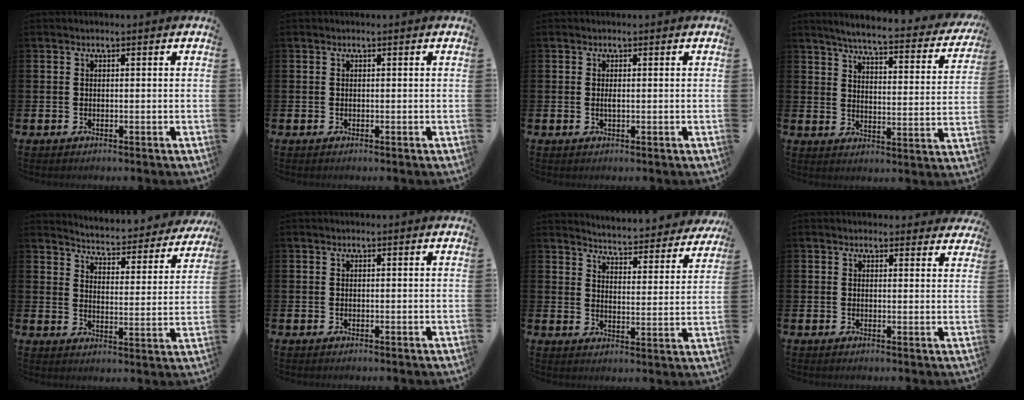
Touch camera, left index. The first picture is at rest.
{"total": 0.0}
{"total": 0.7, "force": [0.0, 0.1, 0.6], "torque": [-0.009, -0.002, -0.001]}
{"total": 5.3, "force": [4.9, 0.3, 2.1], "torque": [-0.055, -0.041, 0.076]}
{"total": 4.3, "force": [4.3, 0.4, 0.5], "torque": [-0.028, -0.044, 0.066]}
{"total": 0.0}
{"total": 4.8, "force": [4.8, 0.2, 0.3], "torque": [-0.024, -0.046, 0.078]}
{"total": 2.0, "force": [1.9, 0.6, 0.0], "torque": [0.006, -0.008, 0.034]}